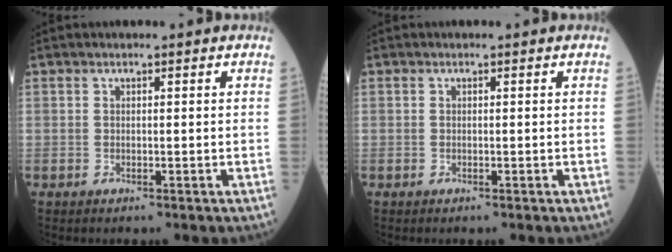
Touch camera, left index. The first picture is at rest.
{"total": 0.0}